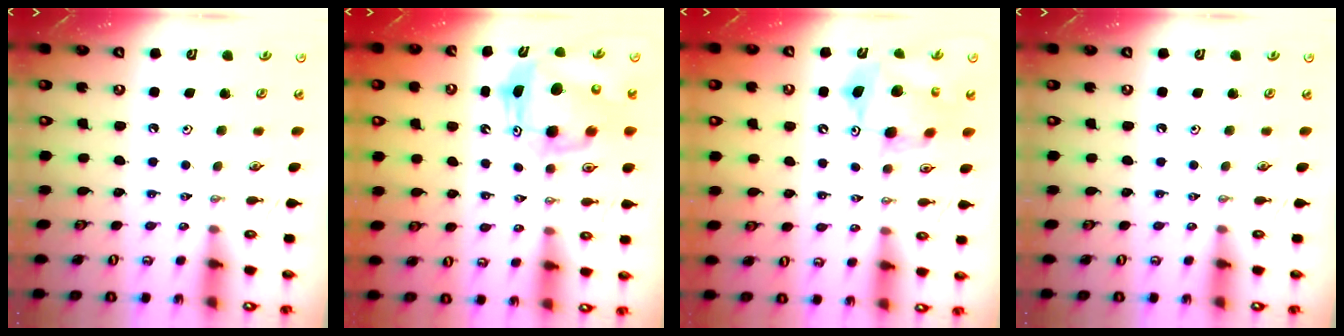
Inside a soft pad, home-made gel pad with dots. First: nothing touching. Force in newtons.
{"total": 10.3, "press": 10.1, "slide": 2.0}
{"total": 13.3, "press": 13.3, "slide": 1.2}
{"total": 0.0}